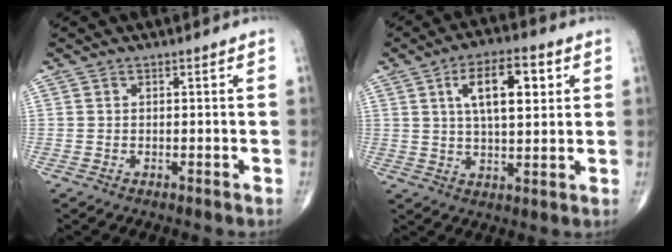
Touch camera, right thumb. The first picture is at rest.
{"total": 11.6, "force": [3.7, 4.9, 9.9], "torque": [-0.148, -0.003, 0.061]}